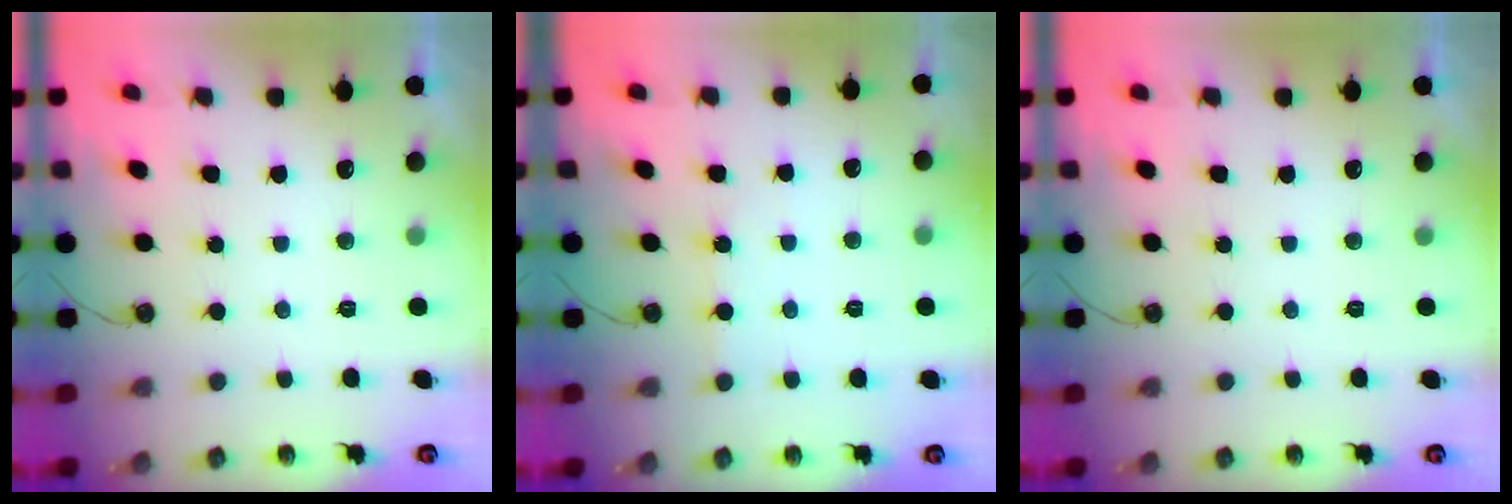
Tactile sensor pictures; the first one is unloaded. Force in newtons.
{"total": 2.0, "press": 2.0, "slide": 0.3}
{"total": 0.0}